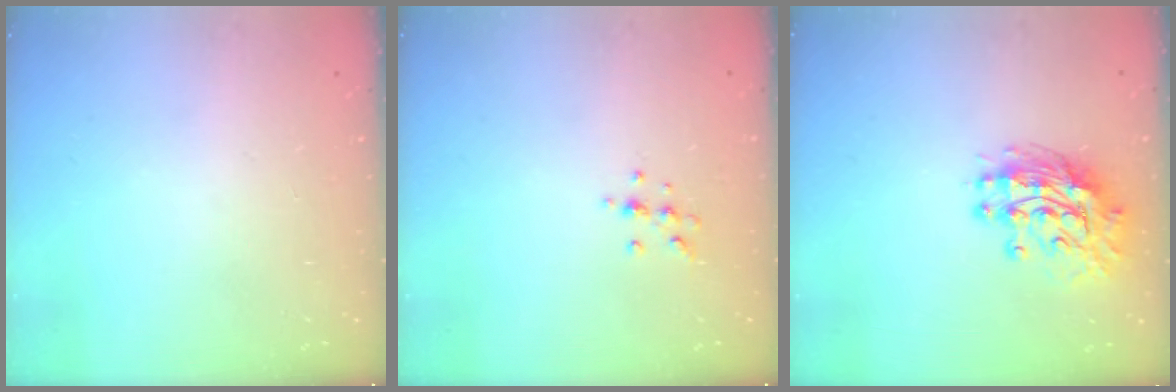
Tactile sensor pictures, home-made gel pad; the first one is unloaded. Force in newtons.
{"total": 6.0, "press": 5.6, "slide": 2.0}
{"total": 12.5, "press": 12.4, "slide": 1.0}